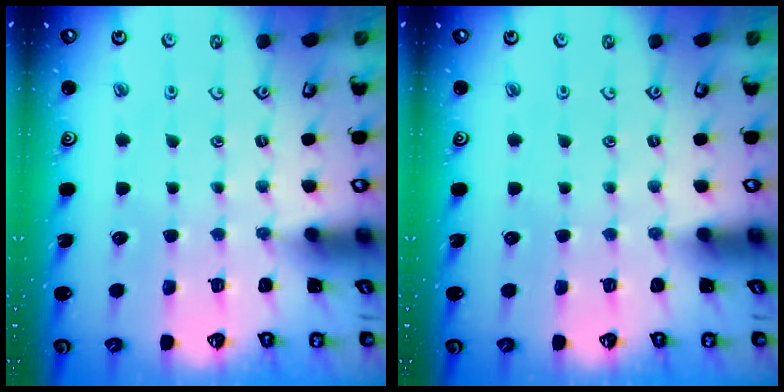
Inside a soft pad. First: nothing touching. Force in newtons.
{"total": 0.0}